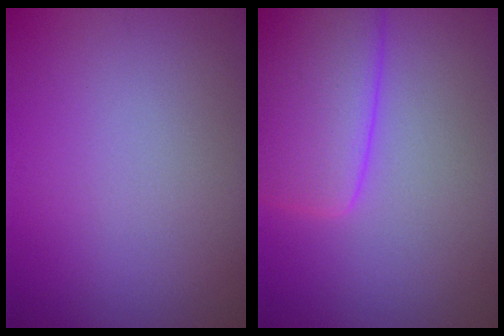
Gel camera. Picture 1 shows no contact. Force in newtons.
{"total": 6.9, "press": 6.9, "slide": 0.4}